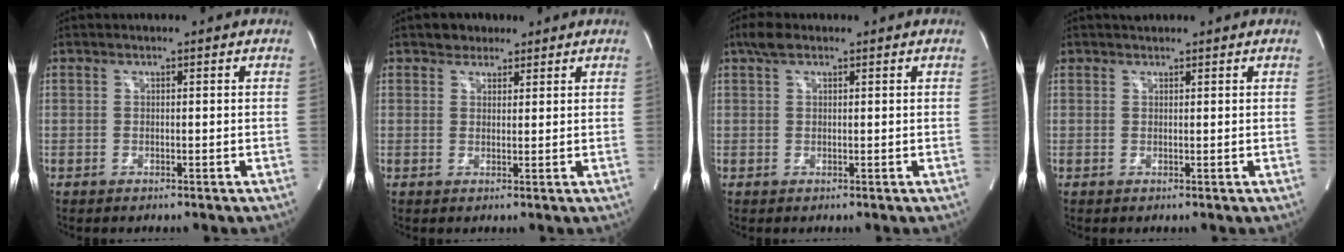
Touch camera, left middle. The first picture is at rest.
{"total": 2.7, "force": [2.0, 1.8, 0.4], "torque": [-0.008, 0.007, 0.029]}
{"total": 2.5, "force": [1.7, 1.0, 1.5], "torque": [-0.036, 0.017, 0.033]}
{"total": 1.5, "force": [1.4, 0.6, 0.2], "torque": [-0.010, 0.013, 0.023]}